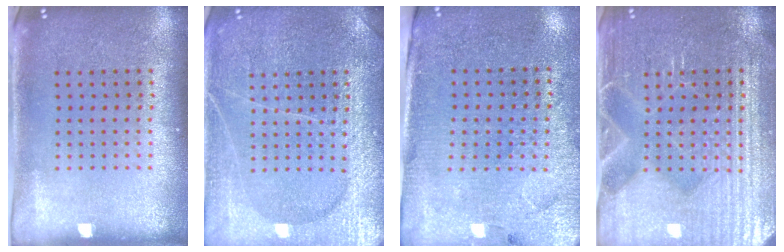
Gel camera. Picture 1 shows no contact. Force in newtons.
{"total": 3.7, "press": 3.7, "slide": 0.3}
{"total": 3.0, "press": 2.8, "slide": 0.9}
{"total": 4.7, "press": 4.5, "slide": 1.1}